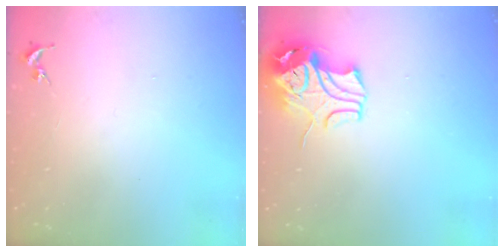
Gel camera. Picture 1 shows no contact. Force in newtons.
{"total": 10.8, "press": 10.6, "slide": 1.6}